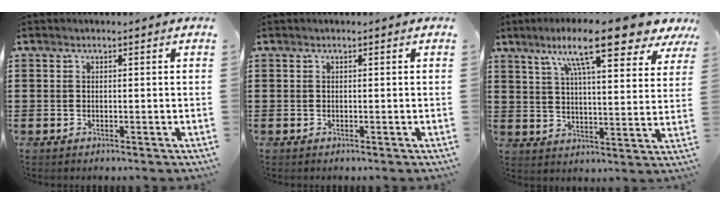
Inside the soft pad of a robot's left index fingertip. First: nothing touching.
{"total": 0.0}
{"total": 13.6, "force": [9.3, 1.7, 9.7], "torque": [-0.178, -0.031, 0.150]}